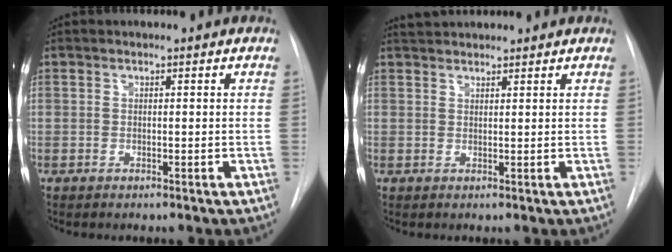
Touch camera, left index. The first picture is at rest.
{"total": 3.5, "force": [3.3, 0.6, 0.8], "torque": [-0.013, 0.033, 0.059]}